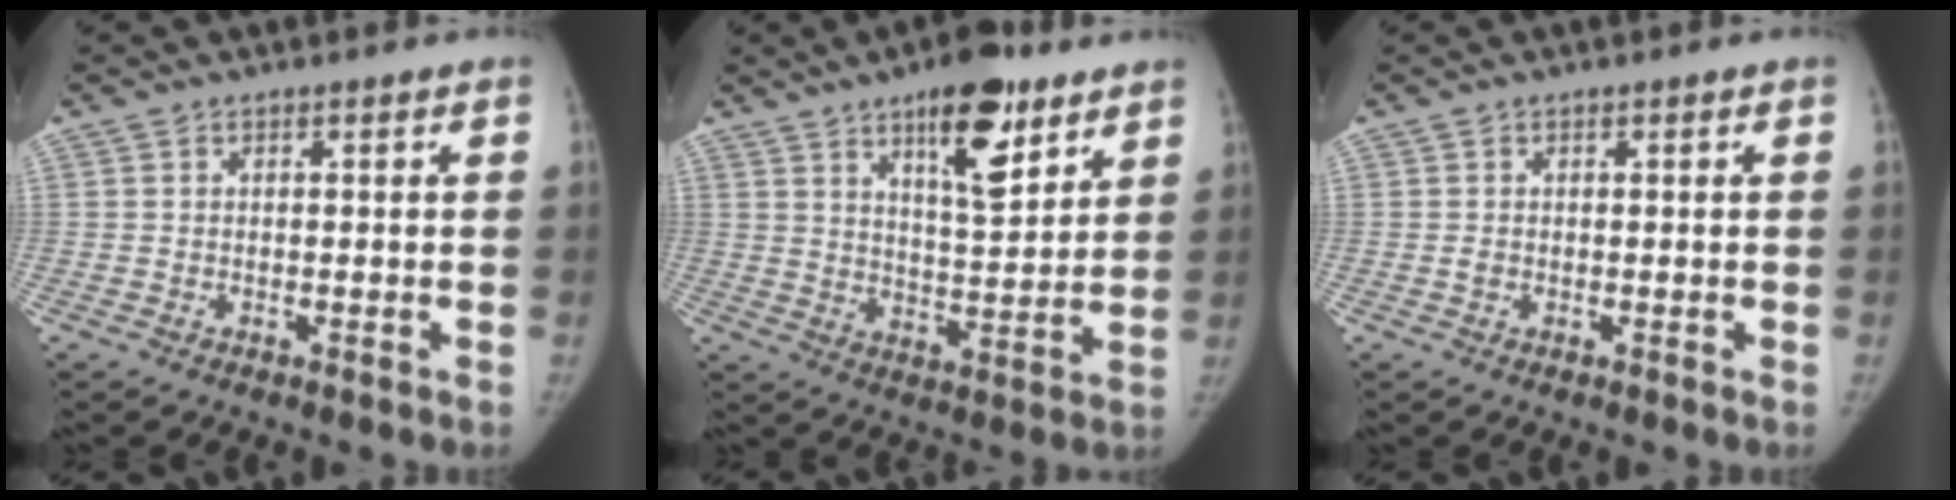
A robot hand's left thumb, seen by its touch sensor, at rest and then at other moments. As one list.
[{"total": 13.7, "force": [8.0, 5.0, 9.9], "torque": [-0.120, -0.046, 0.124]}, {"total": 0.8, "force": [0.0, 0.7, 0.4], "torque": [-0.005, 0.001, 0.001]}]